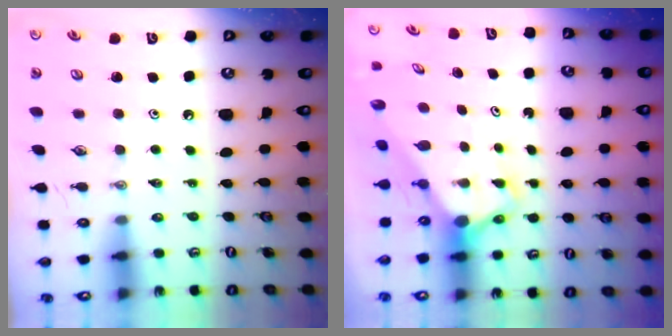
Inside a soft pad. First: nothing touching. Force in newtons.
{"total": 3.8, "press": 3.7, "slide": 0.3}